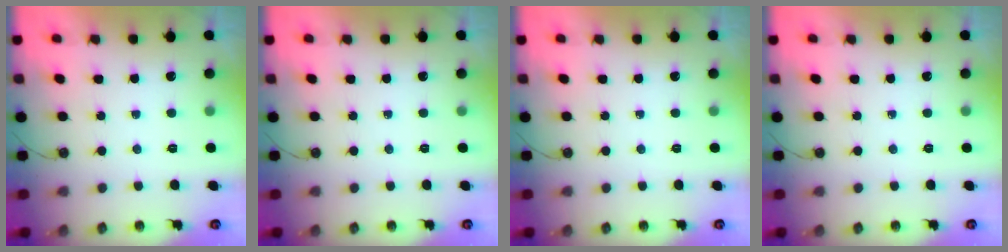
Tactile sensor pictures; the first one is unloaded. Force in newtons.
{"total": 0.0}
{"total": 0.0}
{"total": 0.0}